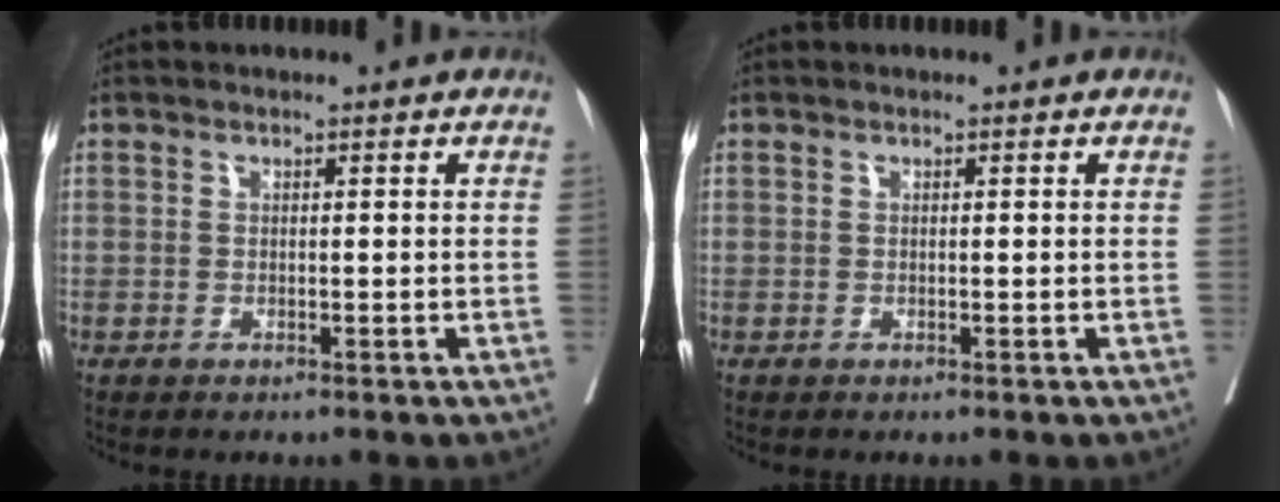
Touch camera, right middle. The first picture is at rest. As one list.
[{"total": 0.0}]